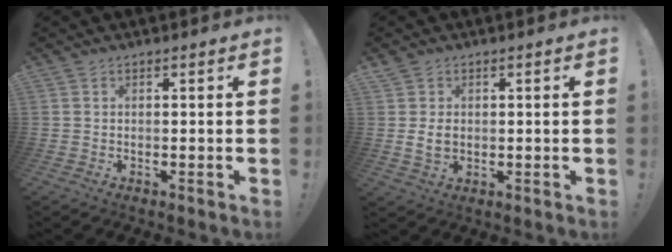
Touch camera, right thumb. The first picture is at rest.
{"total": 4.3, "force": [0.6, 3.2, 2.8], "torque": [-0.043, 0.000, 0.010]}